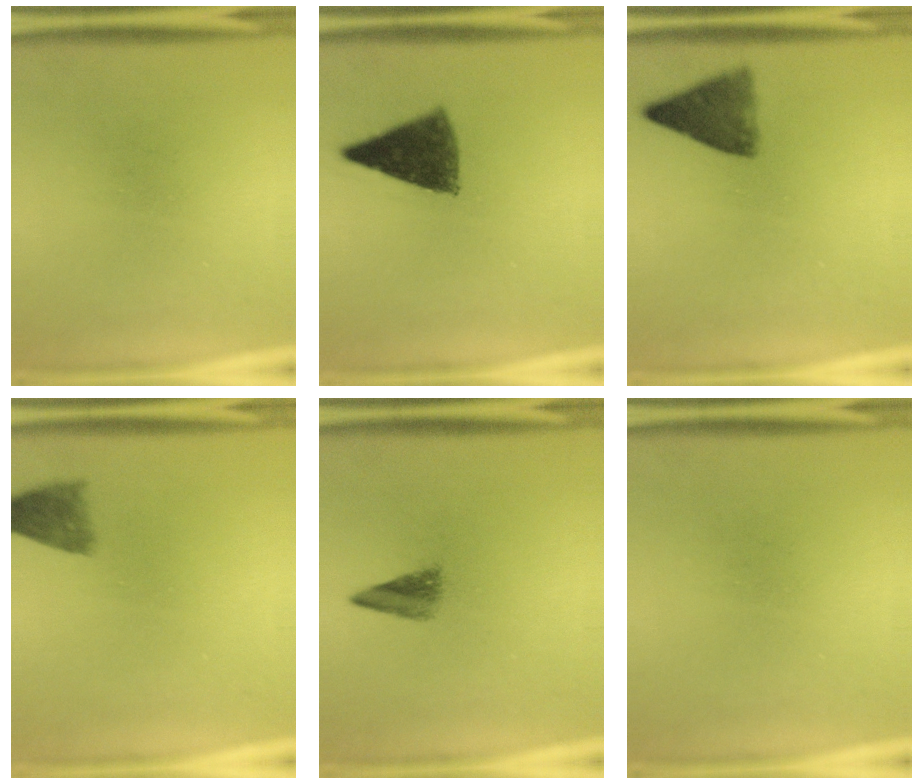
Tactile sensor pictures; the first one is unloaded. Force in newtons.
{"total": 9.4}
{"total": 6.0}
{"total": 3.8}
{"total": 2.9}
{"total": 0.0}